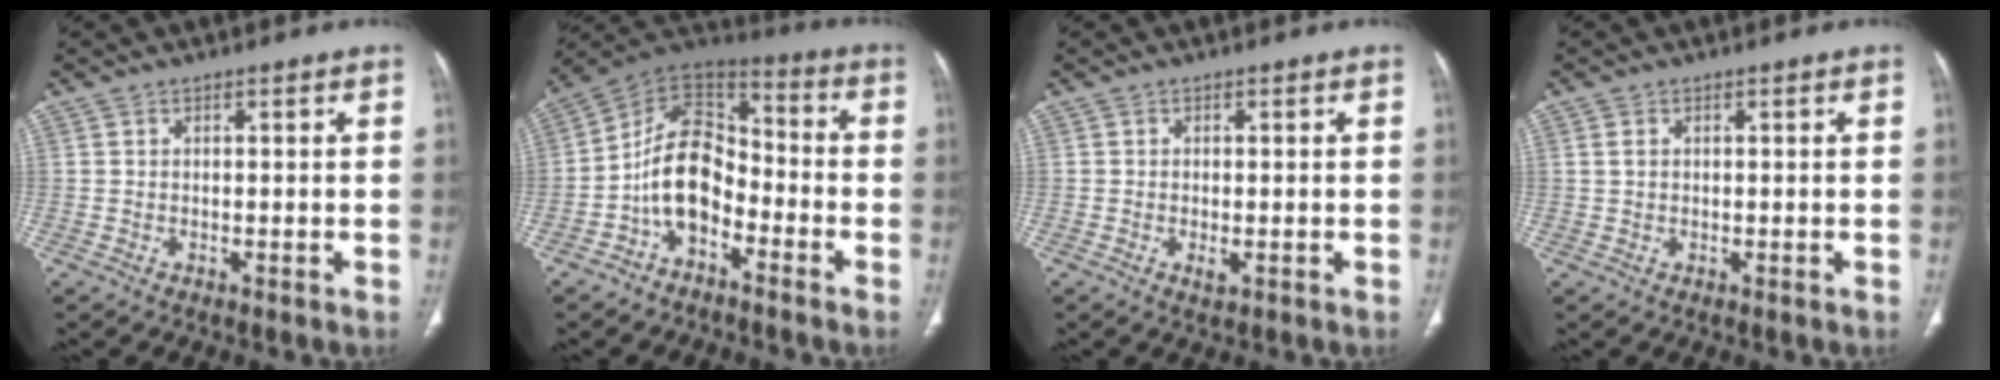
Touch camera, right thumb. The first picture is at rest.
{"total": 13.2, "force": [-4.9, 8.5, 8.9], "torque": [-0.135, 0.073, -0.098]}
{"total": 1.7, "force": [-0.5, 0.8, 1.4], "torque": [-0.028, -0.003, -0.007]}
{"total": 1.5, "force": [0.4, 1.1, 1.0], "torque": [-0.022, 0.001, 0.012]}